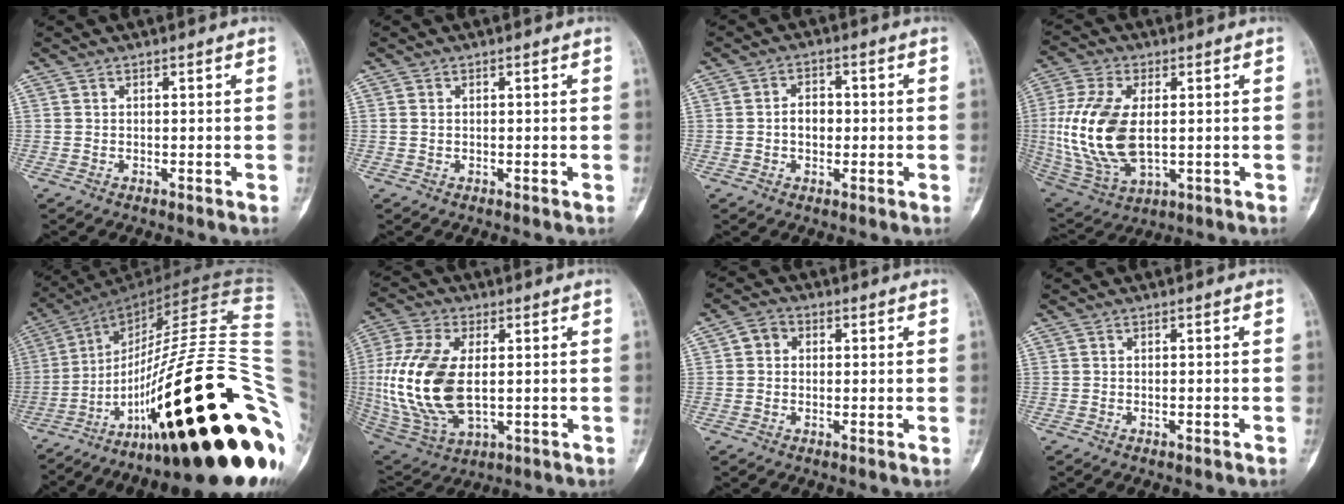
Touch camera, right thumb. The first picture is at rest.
{"total": 0.8, "force": [0.0, 0.6, 0.5], "torque": [-0.017, 0.000, 0.000]}
{"total": 4.3, "force": [-0.4, 3.1, 3.0], "torque": [-0.038, 0.013, -0.011]}
{"total": 17.7, "force": [0.1, 9.8, 14.7], "torque": [-0.318, -0.010, 0.014]}
{"total": 46.3, "force": [-14.2, 11.8, 42.4], "torque": [-0.556, 0.065, -0.224]}
{"total": 19.8, "force": [-0.2, 10.9, 16.5], "torque": [-0.363, -0.011, 0.009]}
{"total": 3.5, "force": [0.4, 3.0, 1.7], "torque": [-0.016, 0.011, 0.001]}
{"total": 0.7, "force": [-0.4, 0.2, 0.6], "torque": [-0.015, 0.005, -0.004]}